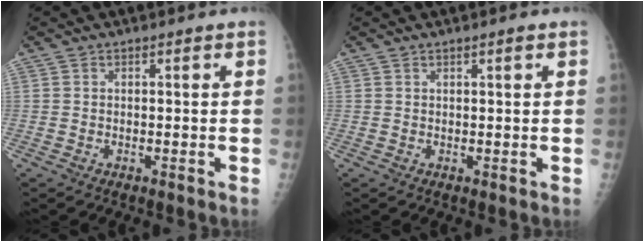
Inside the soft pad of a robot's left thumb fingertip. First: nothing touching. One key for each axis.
{"total": 0.8, "fx": 0.5, "fy": 0.1, "fz": 0.7, "tx": -0.009, "ty": -0.002, "tz": 0.009}